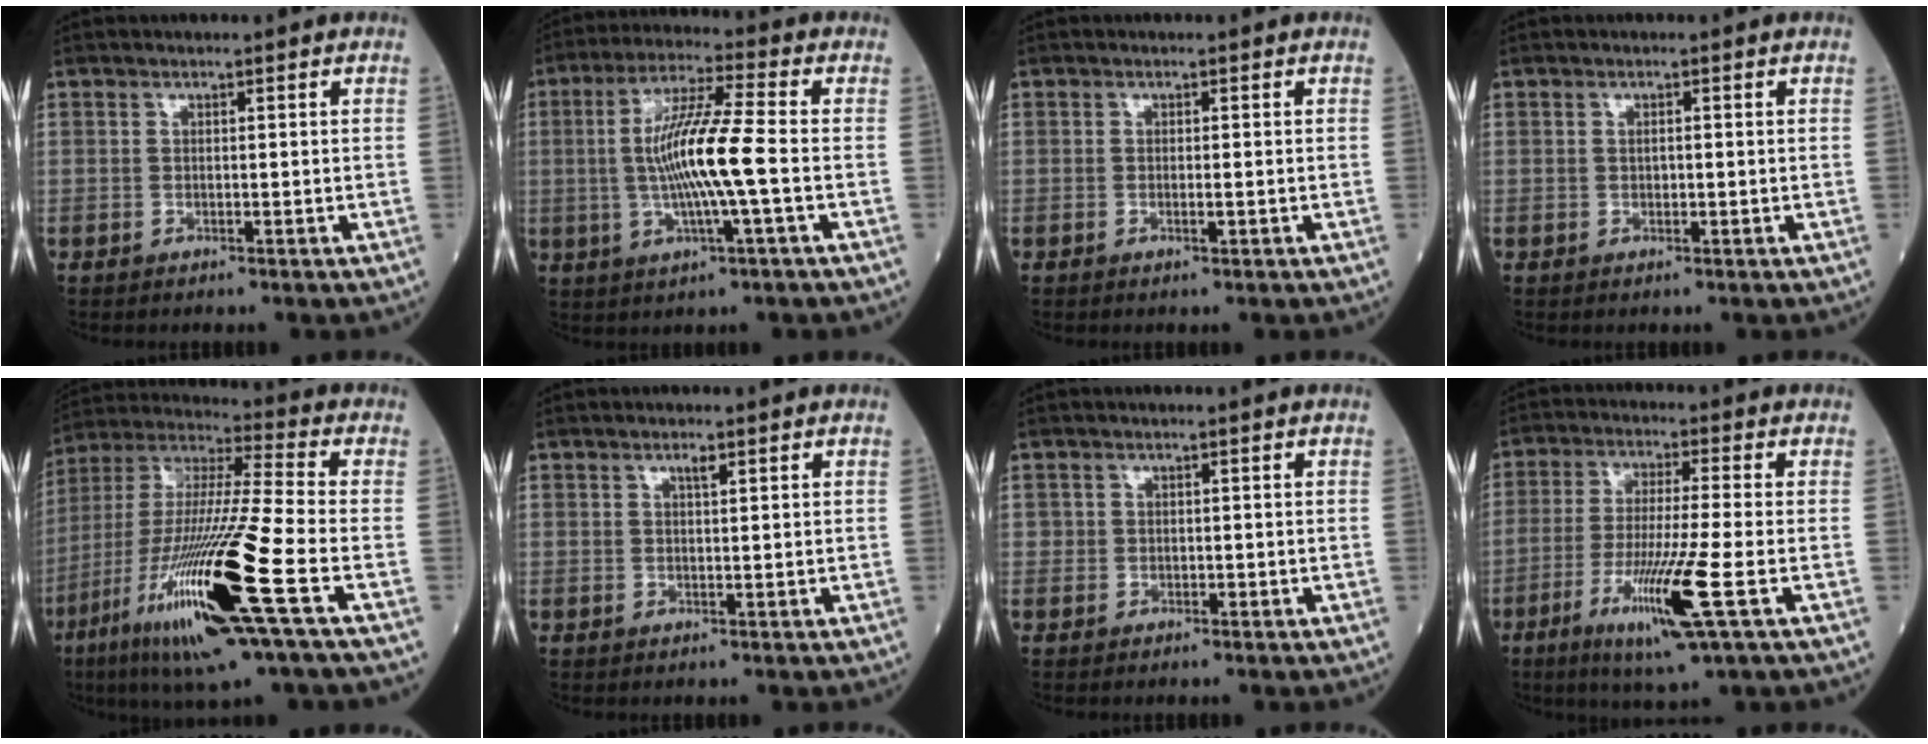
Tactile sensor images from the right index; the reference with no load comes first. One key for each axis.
{"total": 11.4, "fx": -0.9, "fy": 0.1, "fz": 11.3, "tx": -0.220, "ty": 0.005, "tz": -0.021}
{"total": 1.0, "fx": -0.3, "fy": 0.1, "fz": 0.9, "tx": -0.018, "ty": -0.002, "tz": -0.004}
{"total": 0.7, "fx": 0.0, "fy": 0.4, "fz": 0.5, "tx": -0.011, "ty": 0.000, "tz": 0.001}
{"total": 23.1, "fx": -9.0, "fy": 0.9, "fz": 21.3, "tx": -0.430, "ty": -0.041, "tz": -0.169}
{"total": 1.2, "fx": 0.7, "fy": 0.2, "fz": 0.9, "tx": -0.018, "ty": -0.002, "tz": 0.013}
{"total": 0.7, "fx": 0.0, "fy": 0.7, "fz": 0.1, "tx": 0.004, "ty": 0.003, "tz": -0.002}
{"total": 11.7, "fx": -4.6, "fy": -0.5, "fz": 10.8, "tx": -0.211, "ty": -0.028, "tz": -0.084}